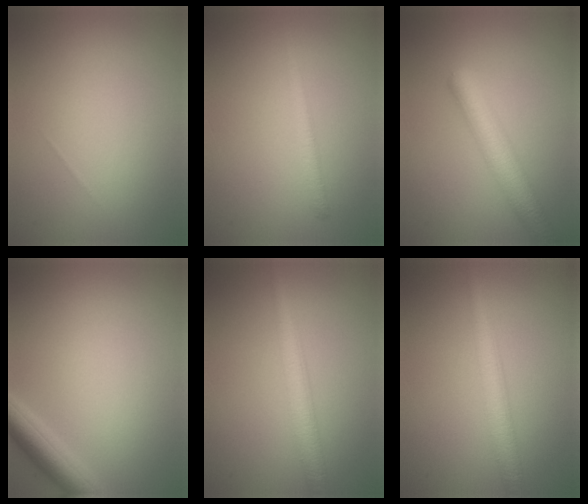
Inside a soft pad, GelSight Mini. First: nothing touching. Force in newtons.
{"total": 1.5, "press": 1.5, "slide": 0.1}
{"total": 5.0, "press": 5.0, "slide": 0.1}
{"total": 3.5, "press": 3.5, "slide": 0.2}
{"total": 3.4, "press": 3.4, "slide": 0.1}
{"total": 3.4, "press": 3.4, "slide": 0.1}